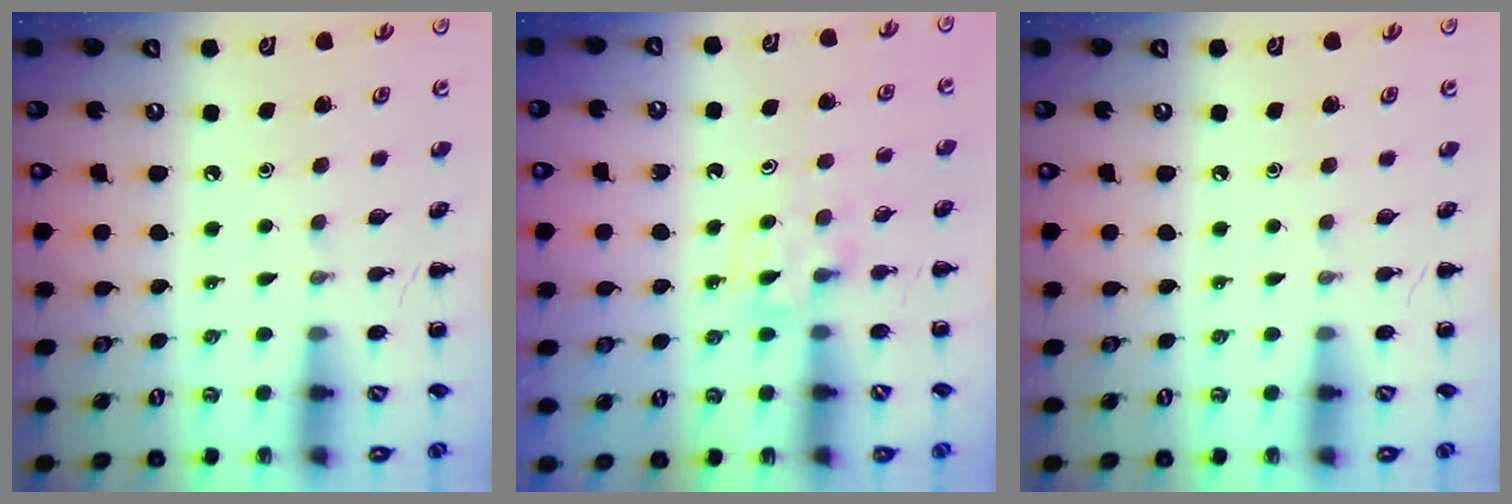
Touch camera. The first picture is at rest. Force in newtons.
{"total": 6.2, "press": 6.0, "slide": 1.4}
{"total": 0.0}